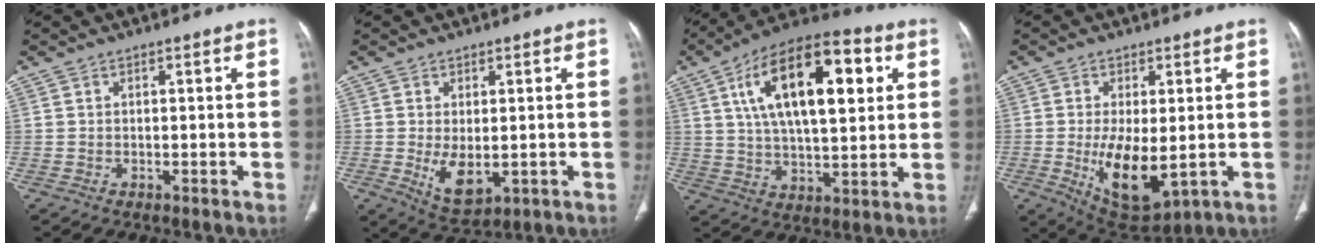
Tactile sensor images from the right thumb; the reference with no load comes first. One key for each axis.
{"total": 6.4, "fx": -0.9, "fy": 3.4, "fz": 5.3, "tx": -0.088, "ty": -0.018, "tz": 0.001}
{"total": 21.8, "fx": 6.7, "fy": 9.5, "fz": 18.5, "tx": -0.289, "ty": 0.002, "tz": 0.104}
{"total": 11.3, "fx": -1.8, "fy": 5.1, "fz": 10.0, "tx": -0.163, "ty": -0.027, "tz": -0.012}